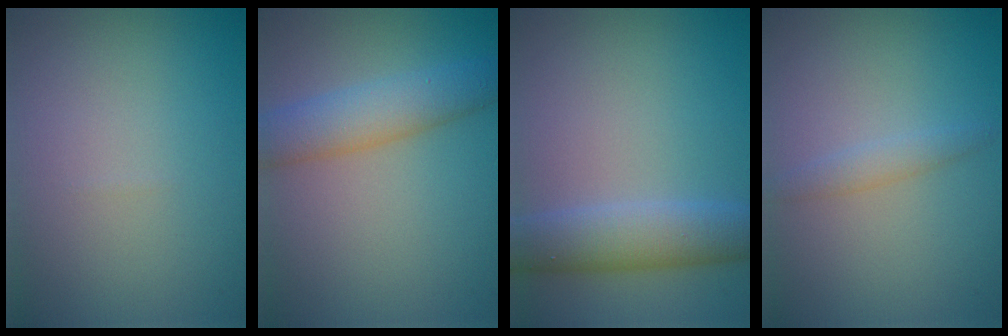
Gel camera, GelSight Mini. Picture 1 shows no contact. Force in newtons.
{"total": 4.7, "press": 4.7, "slide": 0.1}
{"total": 4.8, "press": 4.8, "slide": 0.2}
{"total": 1.4, "press": 1.4, "slide": 0.1}